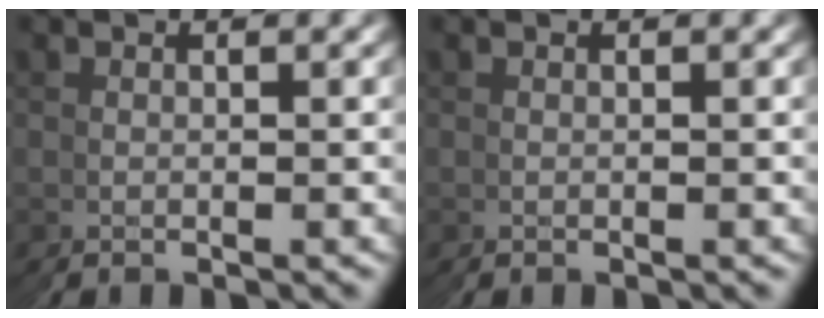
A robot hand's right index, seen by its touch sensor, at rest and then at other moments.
{"total": 0.0}